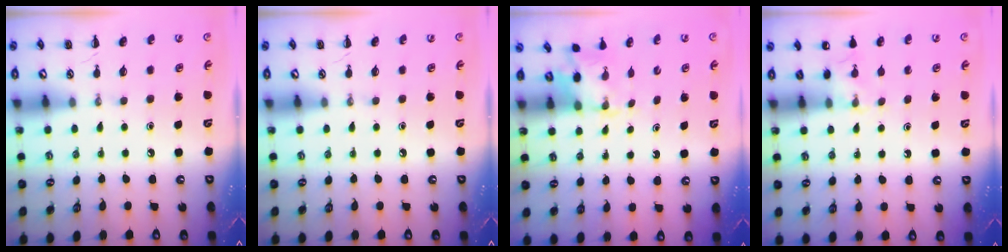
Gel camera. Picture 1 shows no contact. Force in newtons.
{"total": 0.0}
{"total": 1.7, "press": 1.5, "slide": 0.6}
{"total": 5.1, "press": 4.8, "slide": 1.6}